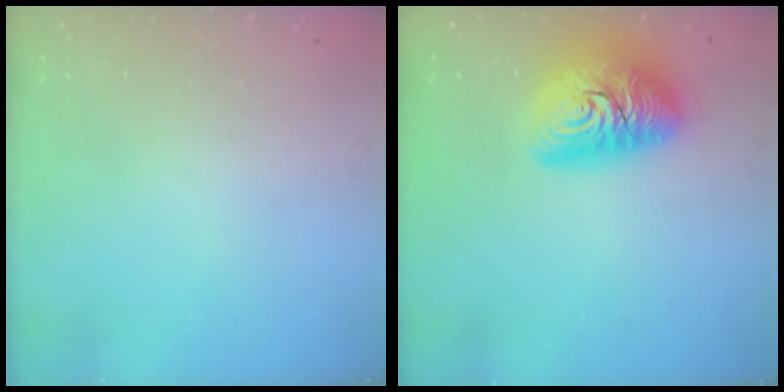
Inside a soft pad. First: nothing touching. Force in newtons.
{"total": 17.9, "press": 17.8, "slide": 1.4}